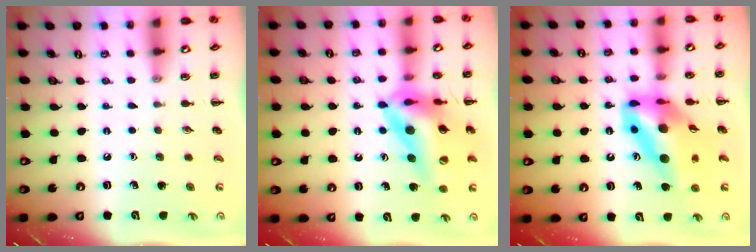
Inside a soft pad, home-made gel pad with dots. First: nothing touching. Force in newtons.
{"total": 17.0, "press": 16.1, "slide": 5.3}
{"total": 15.4, "press": 14.6, "slide": 5.0}